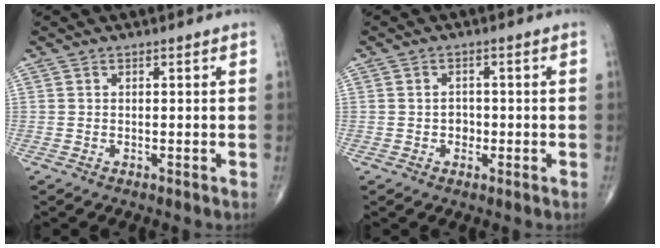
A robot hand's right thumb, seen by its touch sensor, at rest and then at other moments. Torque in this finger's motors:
{"motor_torque": [-0.26, 0.03, 0.14, 0.13, -0.01]}